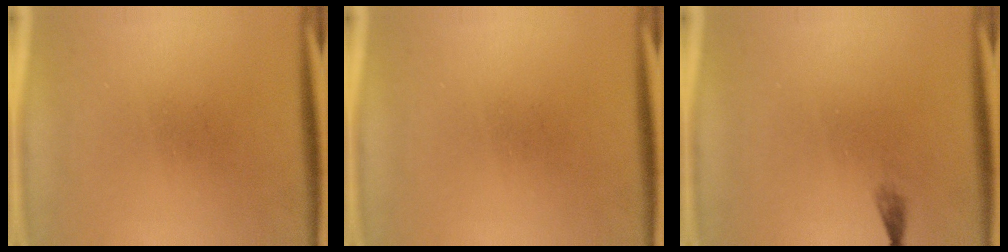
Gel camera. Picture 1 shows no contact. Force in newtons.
{"total": 0.0}
{"total": 0.7}